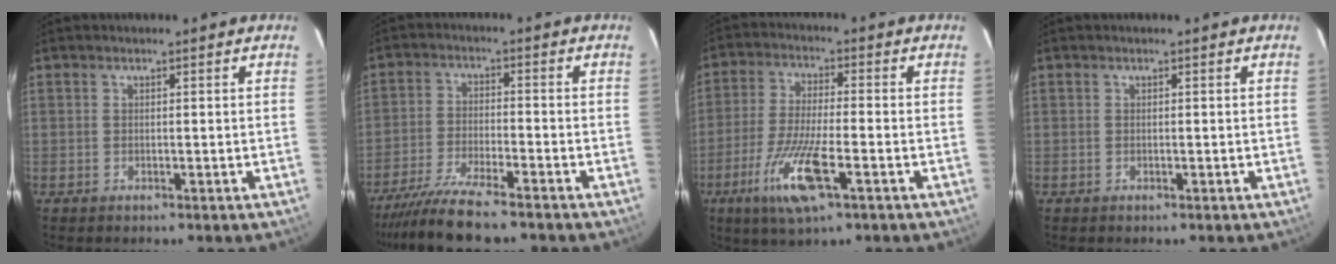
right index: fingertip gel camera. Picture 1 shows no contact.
{"total": 9.4, "force": [-8.1, 0.2, 4.8], "torque": [-0.079, -0.027, -0.138]}
{"total": 10.7, "force": [-4.8, 1.4, 9.5], "torque": [-0.190, -0.023, -0.087]}
{"total": 0.0}